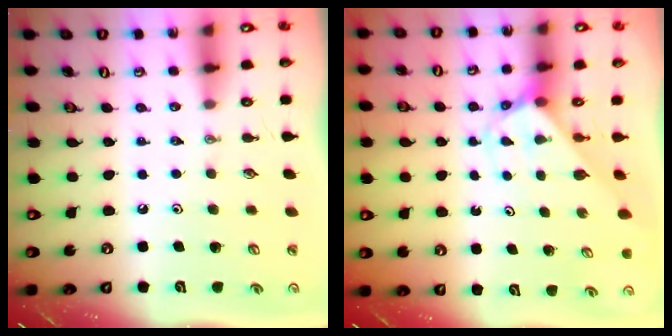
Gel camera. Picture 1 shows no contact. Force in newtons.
{"total": 2.6, "press": 2.6, "slide": 0.2}